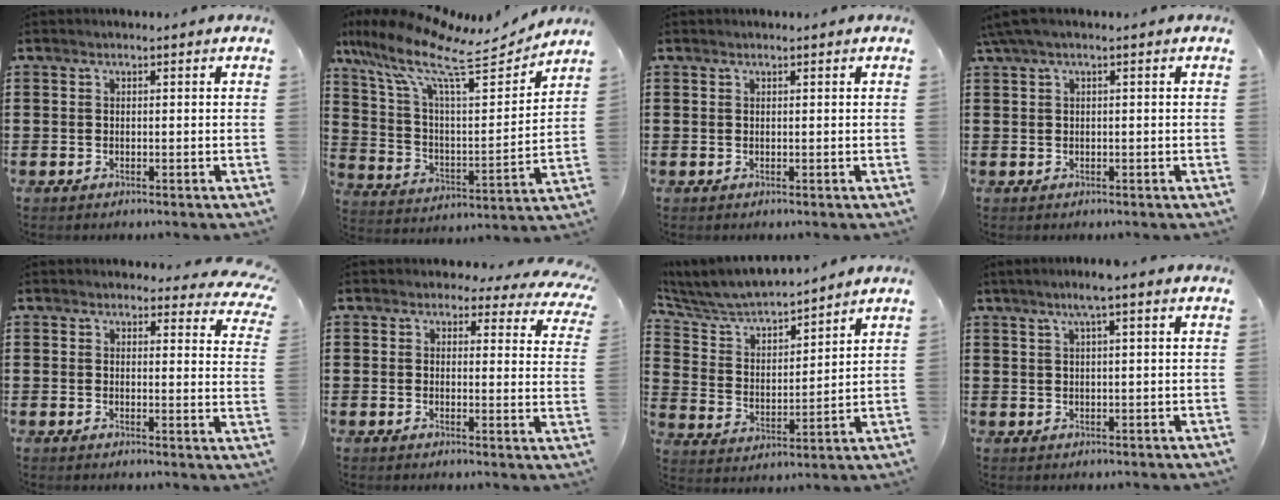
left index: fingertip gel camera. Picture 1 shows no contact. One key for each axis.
{"total": 13.0, "fx": 9.2, "fy": 3.1, "fz": 8.7, "tx": -0.199, "ty": -0.051, "tz": 0.153}
{"total": 0.0}
{"total": 1.7, "fx": 0.1, "fy": 0.2, "fz": 1.7, "tx": -0.036, "ty": -0.005, "tz": -0.001}
{"total": 3.2, "fx": 3.0, "fy": 0.6, "fz": 1.0, "tx": -0.015, "ty": -0.014, "tz": 0.052}
{"total": 2.9, "fx": 2.3, "fy": 1.2, "fz": 1.3, "tx": -0.029, "ty": -0.007, "tz": 0.039}
{"total": 6.2, "fx": 5.9, "fy": 1.1, "fz": 1.6, "tx": -0.063, "ty": -0.040, "tz": 0.097}
{"total": 3.0, "fx": 1.4, "fy": -0.2, "fz": 2.6, "tx": -0.051, "ty": 0.000, "tz": 0.024}